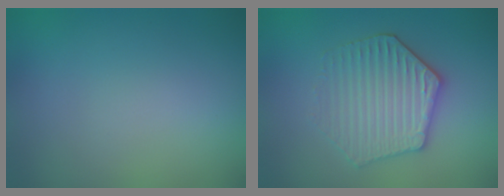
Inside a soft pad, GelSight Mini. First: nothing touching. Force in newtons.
{"total": 4.4, "press": 4.0, "slide": 1.8}